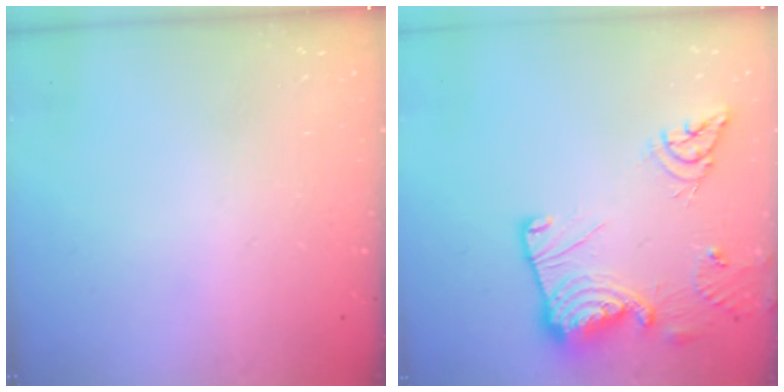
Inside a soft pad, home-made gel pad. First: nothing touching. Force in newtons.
{"total": 18.1, "press": 18.0, "slide": 1.7}